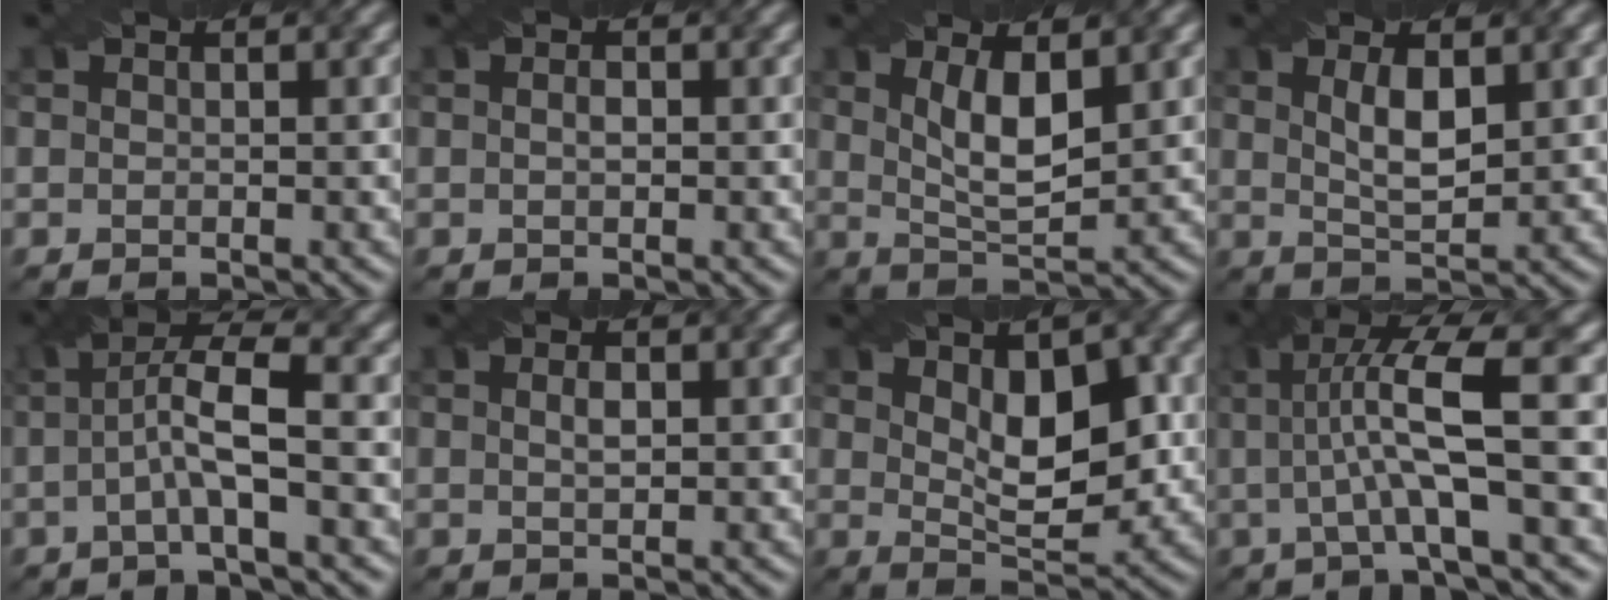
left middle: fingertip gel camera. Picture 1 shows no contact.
{"total": 0.8, "force": [0.0, 0.4, 0.7], "torque": [-0.014, 0.000, 0.001]}
{"total": 4.4, "force": [1.4, 1.5, 3.9], "torque": [-0.082, -0.006, 0.029]}
{"total": 3.2, "force": [1.1, 1.1, 2.8], "torque": [-0.060, -0.001, 0.024]}
{"total": 4.9, "force": [-0.4, 0.8, 4.8], "torque": [-0.093, 0.013, -0.013]}
{"total": 1.1, "force": [0.3, 0.4, 1.0], "torque": [-0.020, 0.002, 0.007]}
{"total": 6.3, "force": [1.2, 2.9, 5.5], "torque": [-0.086, 0.000, 0.023]}
{"total": 7.5, "force": [0.8, 1.3, 7.3], "torque": [-0.121, 0.010, 0.012]}